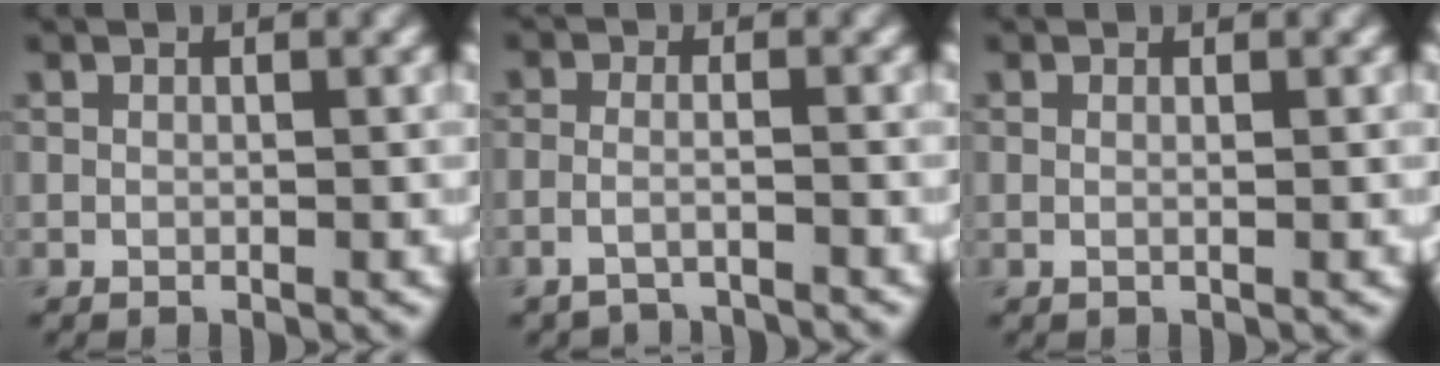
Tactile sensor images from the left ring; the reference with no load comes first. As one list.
[{"total": 2.9, "force": [-2.5, 0.6, 1.2], "torque": [-0.025, -0.018, -0.051]}, {"total": 0.6, "force": [0.2, 0.2, 0.6], "torque": [-0.009, -0.004, -0.005]}]